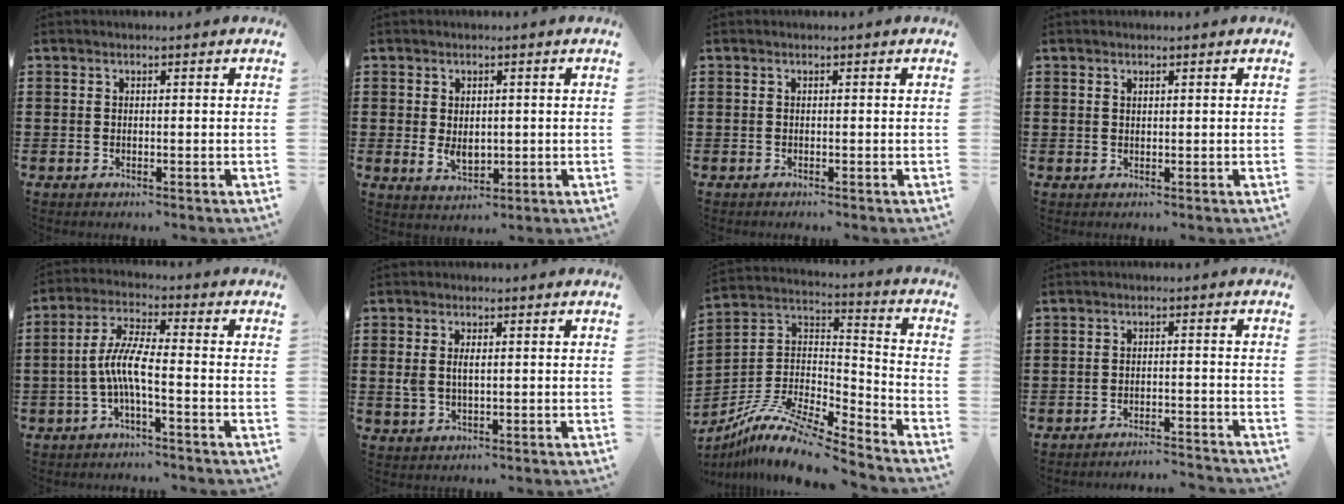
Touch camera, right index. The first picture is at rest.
{"total": 3.3, "force": [0.2, 2.2, 2.4], "torque": [-0.040, 0.004, 0.002]}
{"total": 0.0}
{"total": 0.7, "force": [0.5, 0.4, 0.3], "torque": [-0.007, 0.001, 0.010]}
{"total": 6.5, "force": [-2.0, 1.0, 6.1], "torque": [-0.142, -0.010, -0.047]}
{"total": 2.8, "force": [0.3, 1.5, 2.3], "torque": [-0.047, 0.008, 0.004]}
{"total": 10.9, "force": [-8.9, 2.2, 5.9], "torque": [-0.121, 0.016, -0.178]}
{"total": 2.8, "force": [-2.7, -0.2, 0.4], "torque": [-0.011, -0.001, -0.059]}